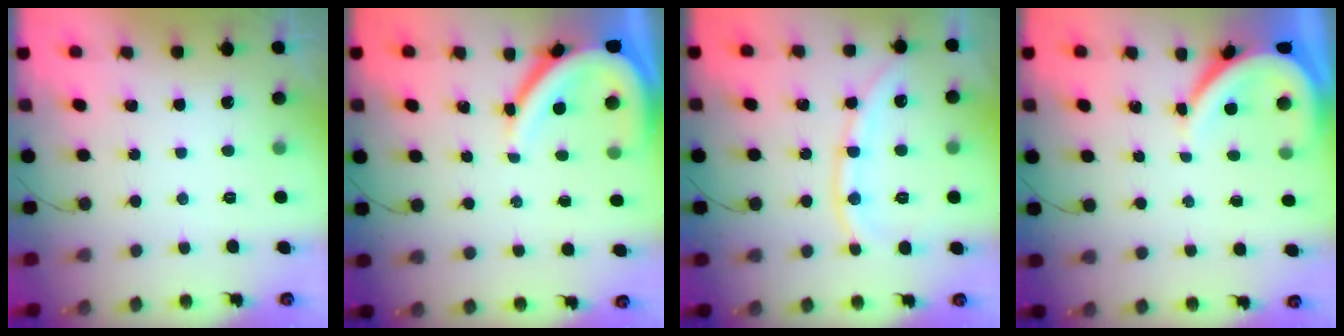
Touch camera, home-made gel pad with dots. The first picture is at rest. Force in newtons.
{"total": 8.7, "press": 8.6, "slide": 1.0}
{"total": 9.7, "press": 9.6, "slide": 1.4}
{"total": 7.4, "press": 7.4, "slide": 1.0}